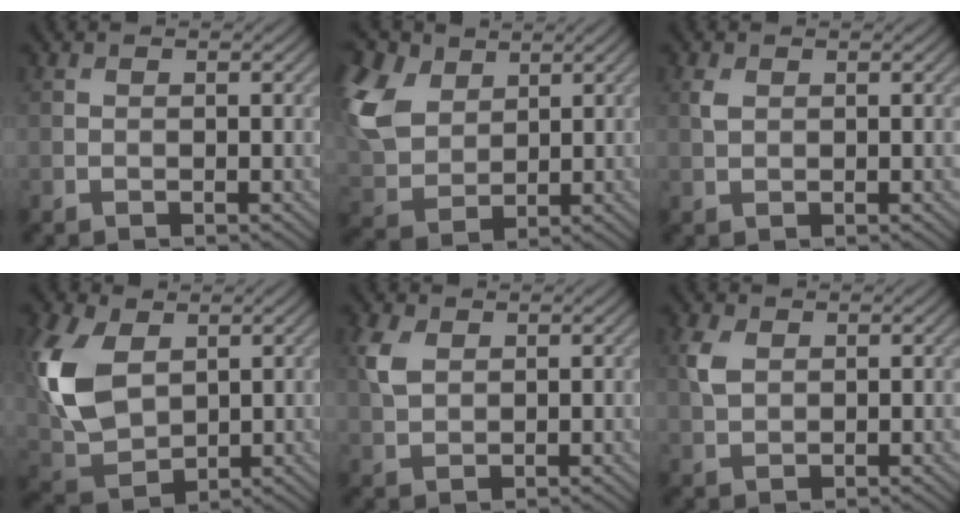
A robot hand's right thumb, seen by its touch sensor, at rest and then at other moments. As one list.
[{"total": 11.0, "force": [4.4, 7.4, 6.8], "torque": [-0.212, 0.021, 0.090]}, {"total": 1.3, "force": [0.5, 0.8, 0.9], "torque": [-0.025, 0.001, 0.012]}, {"total": 12.2, "force": [3.1, 8.0, 8.7], "torque": [-0.252, 0.010, 0.064]}, {"total": 3.6, "force": [1.4, 2.4, 2.4], "torque": [-0.065, 0.005, 0.028]}, {"total": 3.0, "force": [1.1, 2.0, 2.0], "torque": [-0.054, 0.005, 0.021]}]